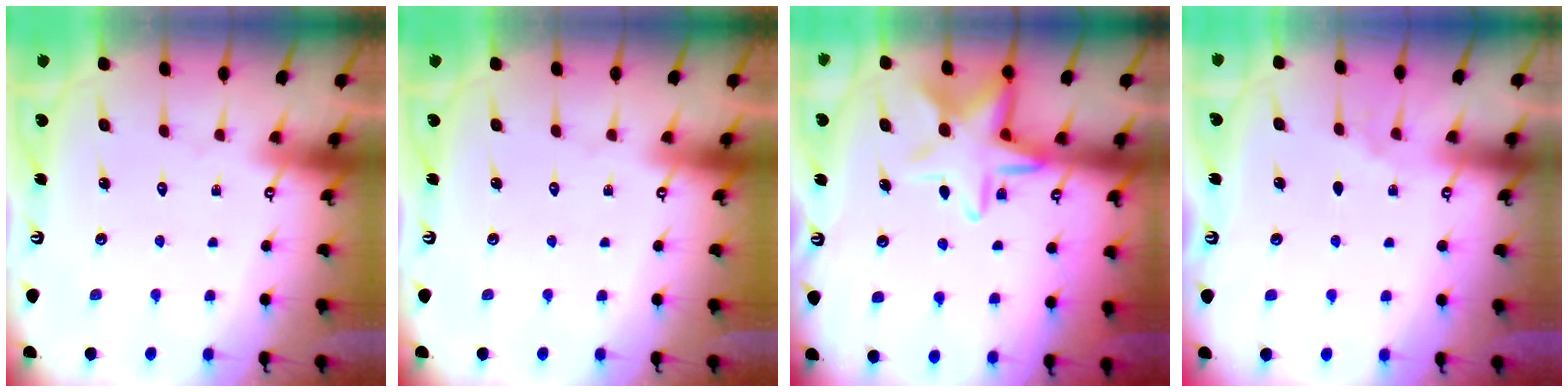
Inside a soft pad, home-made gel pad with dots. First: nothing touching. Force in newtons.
{"total": 0.0}
{"total": 11.8, "press": 11.7, "slide": 0.9}
{"total": 2.5, "press": 2.0, "slide": 1.6}